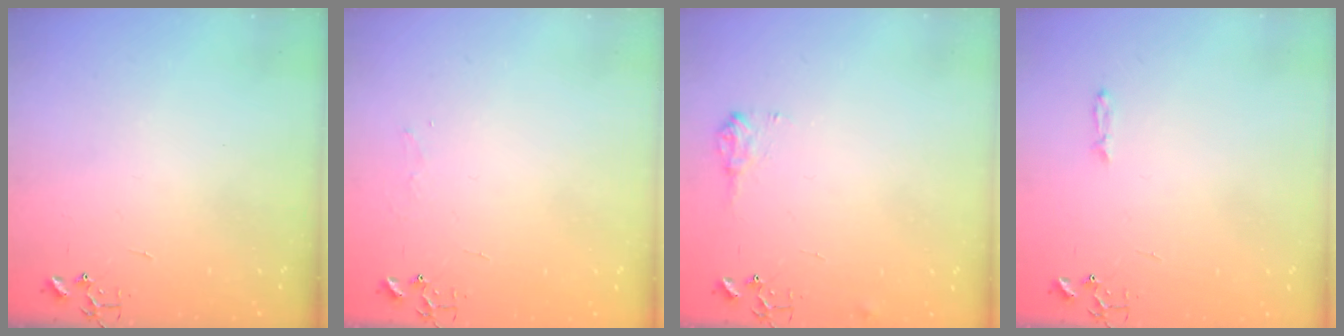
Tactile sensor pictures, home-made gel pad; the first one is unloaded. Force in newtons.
{"total": 3.8, "press": 3.8, "slide": 0.4}
{"total": 7.7, "press": 7.7, "slide": 0.1}
{"total": 3.6, "press": 3.6, "slide": 0.4}